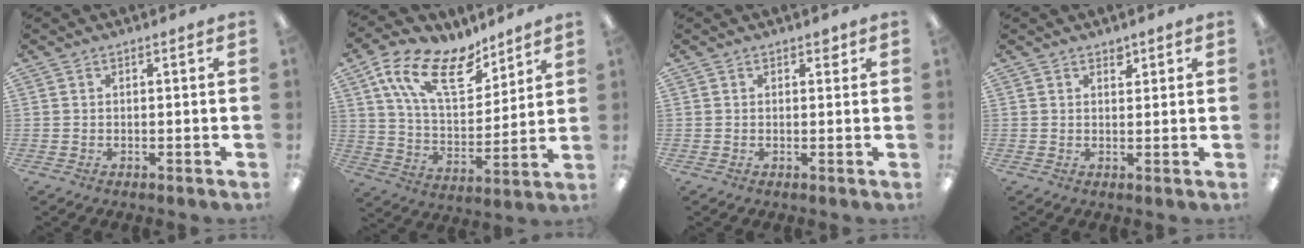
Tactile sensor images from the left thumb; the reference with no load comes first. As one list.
[{"total": 19.0, "force": [11.9, 9.1, 11.7], "torque": [-0.212, -0.049, 0.214]}, {"total": 1.5, "force": [0.9, 0.9, 0.7], "torque": [0.002, -0.004, 0.013]}, {"total": 1.8, "force": [1.4, 1.0, 0.5], "torque": [0.005, -0.007, 0.023]}]